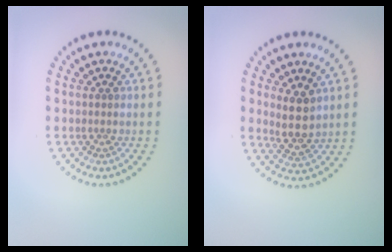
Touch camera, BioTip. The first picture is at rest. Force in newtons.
{"total": 2.9, "press": 2.5, "slide": 1.4}